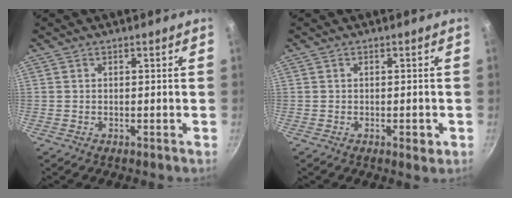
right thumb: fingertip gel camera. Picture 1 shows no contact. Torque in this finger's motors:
{"motor_torque": [-0.26, 0.02, -0.34, 0.10, 0.01]}